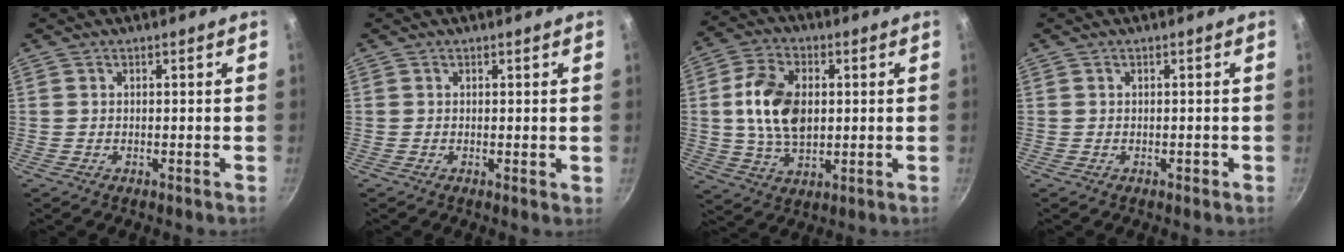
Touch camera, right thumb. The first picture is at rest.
{"total": 0.7, "force": [0.2, 0.3, 0.6], "torque": [-0.007, -0.003, 0.001]}
{"total": 13.0, "force": [1.3, 8.3, 9.9], "torque": [-0.164, 0.003, 0.021]}
{"total": 0.6, "force": [-0.3, 0.5, 0.3], "torque": [0.000, 0.004, -0.003]}